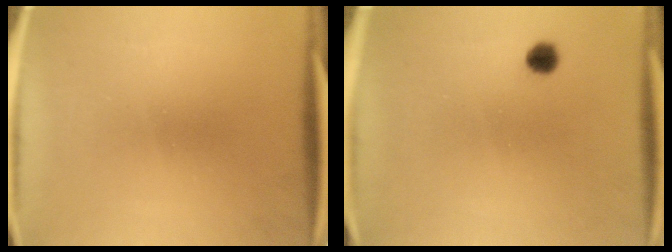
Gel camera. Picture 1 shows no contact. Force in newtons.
{"total": 2.3}